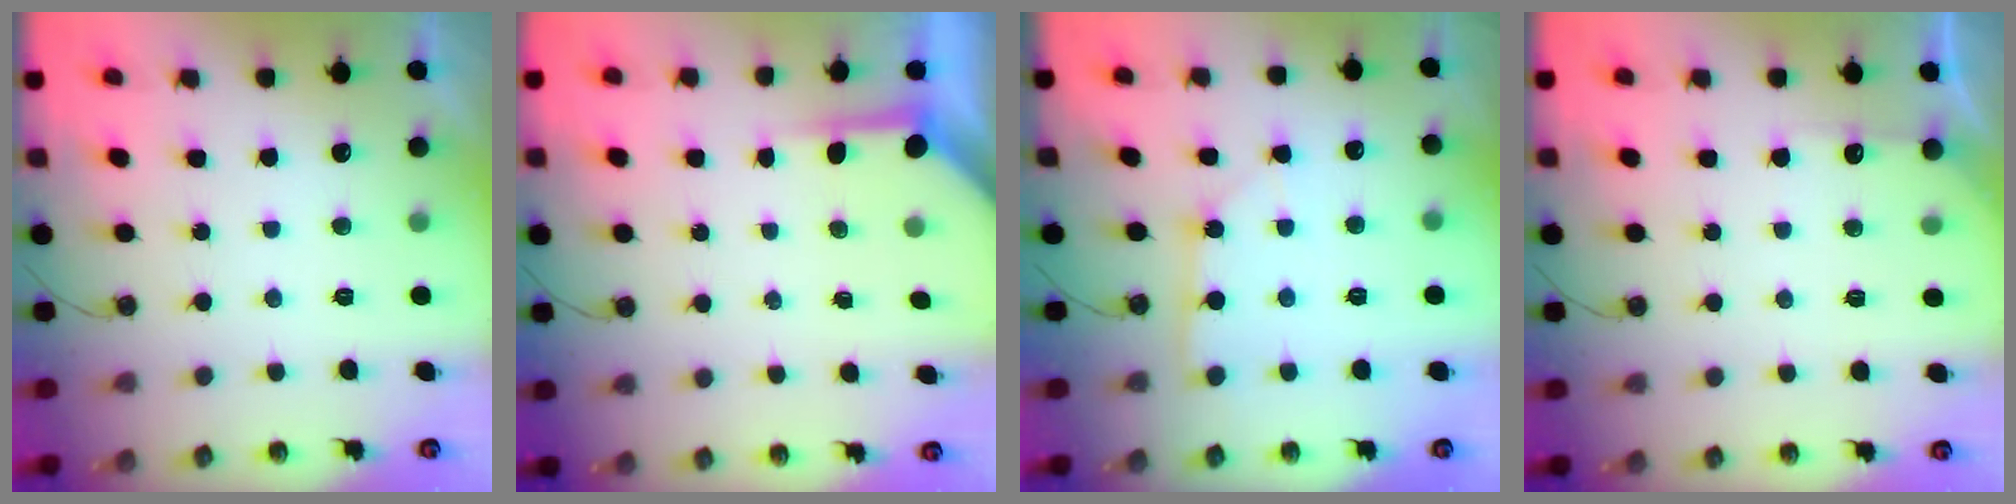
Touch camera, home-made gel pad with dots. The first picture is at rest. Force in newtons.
{"total": 3.8, "press": 3.8, "slide": 0.2}
{"total": 2.5, "press": 2.5, "slide": 0.2}
{"total": 3.8, "press": 3.8, "slide": 0.4}